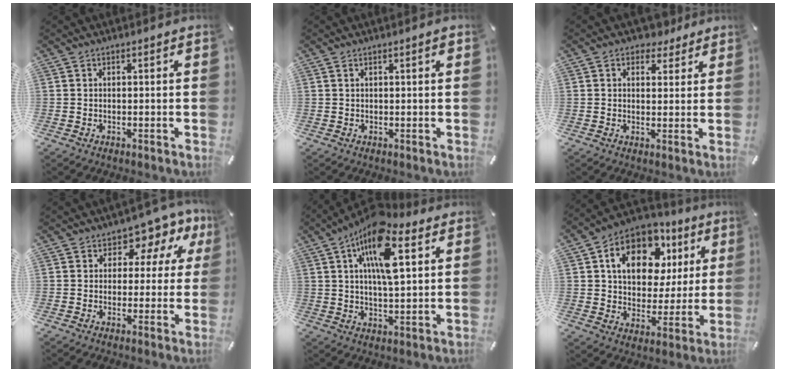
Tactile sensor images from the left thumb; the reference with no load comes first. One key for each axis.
{"total": 1.0, "fx": 0.4, "fy": 0.1, "fz": 0.9, "tx": -0.019, "ty": 0.000, "tz": 0.007}
{"total": 4.4, "fx": 2.7, "fy": 3.2, "fz": 1.6, "tx": -0.009, "ty": -0.008, "tz": 0.042}
{"total": 8.0, "fx": 3.7, "fy": 5.5, "fz": 4.5, "tx": -0.058, "ty": -0.026, "tz": 0.060}
{"total": 15.4, "fx": 6.9, "fy": 6.4, "fz": 12.2, "tx": -0.232, "ty": -0.012, "tz": 0.114}
{"total": 15.8, "fx": 6.9, "fy": 10.9, "fz": 9.1, "tx": -0.152, "ty": -0.021, "tz": 0.123}